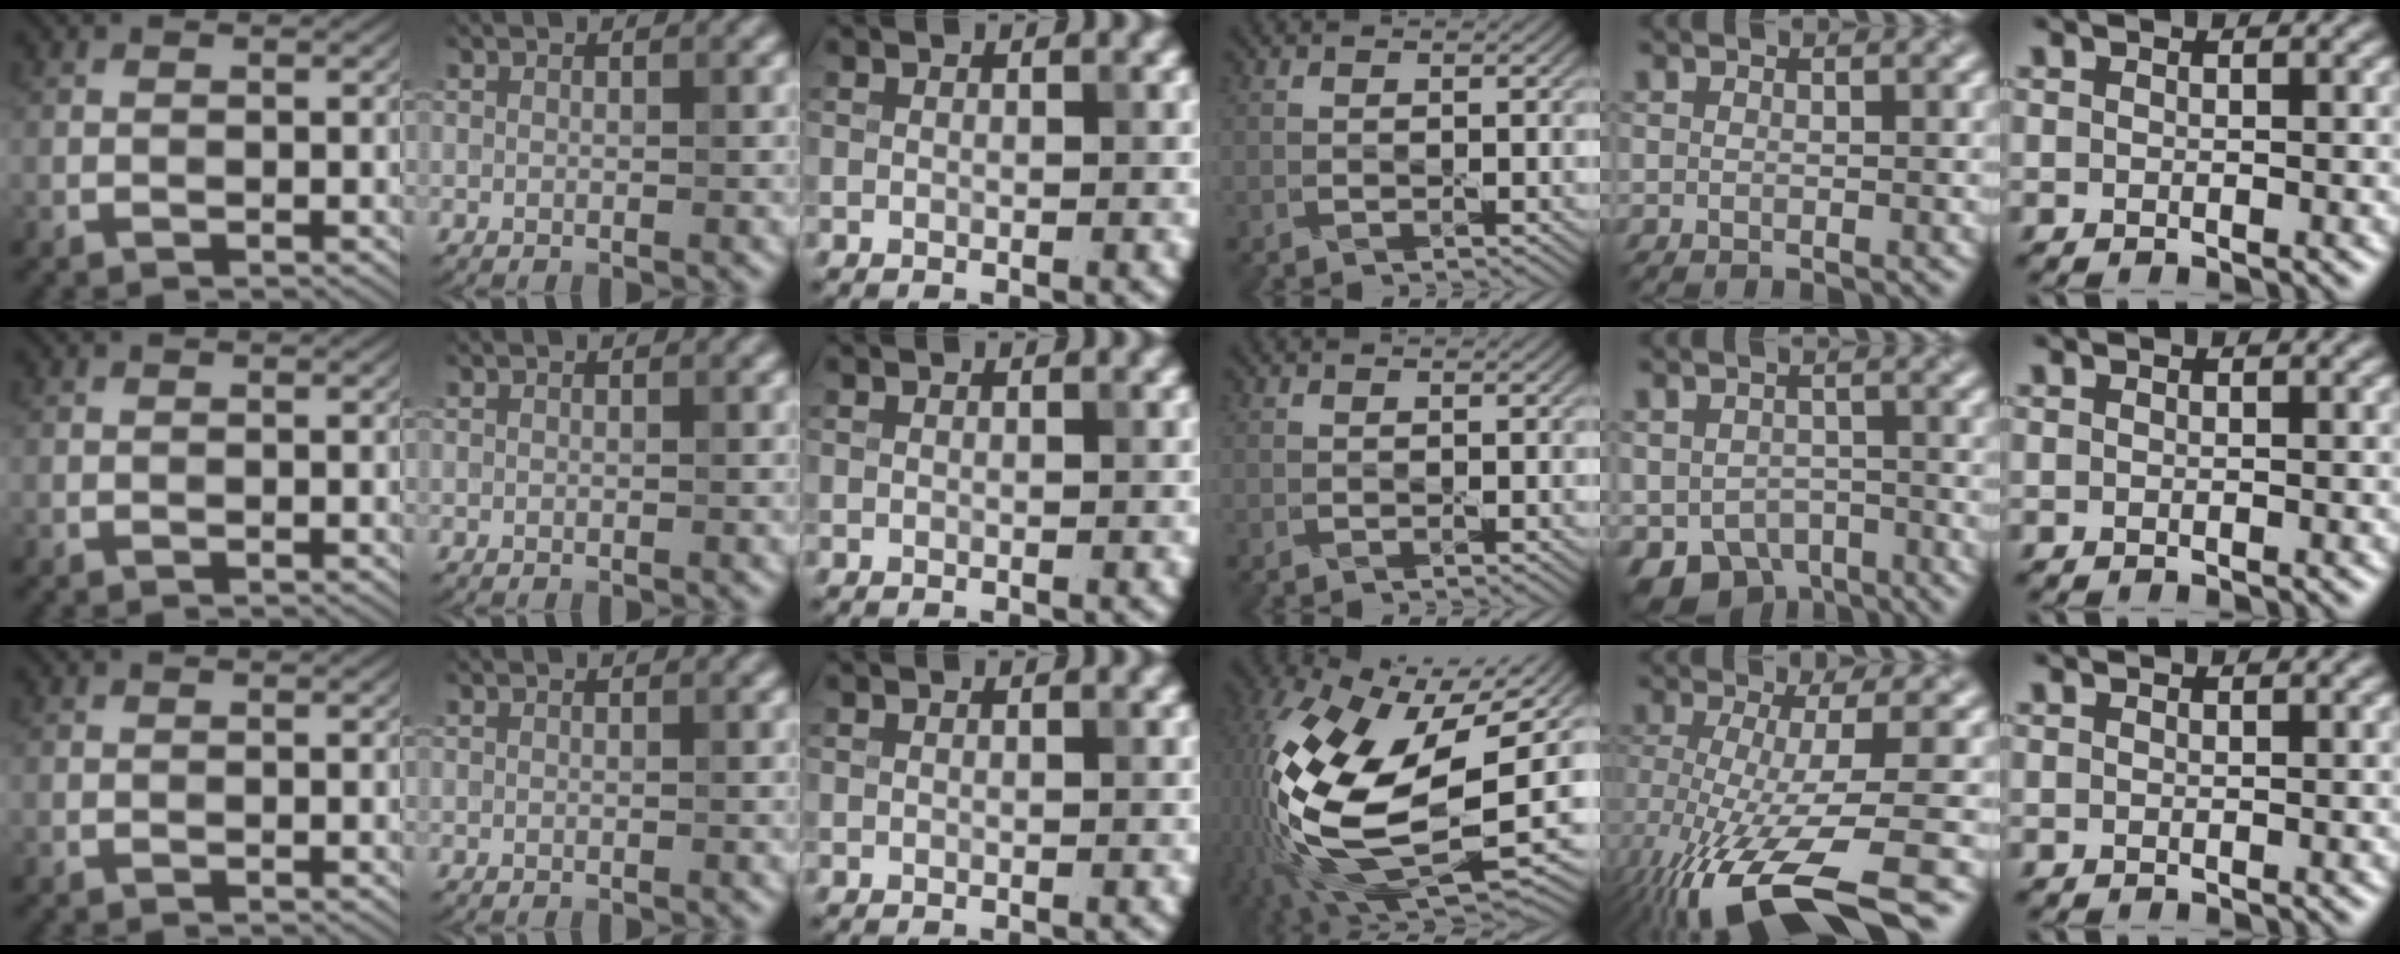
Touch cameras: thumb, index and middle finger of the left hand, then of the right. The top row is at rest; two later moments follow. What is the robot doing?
{"motion": "peel", "object": "aluminum foil"}